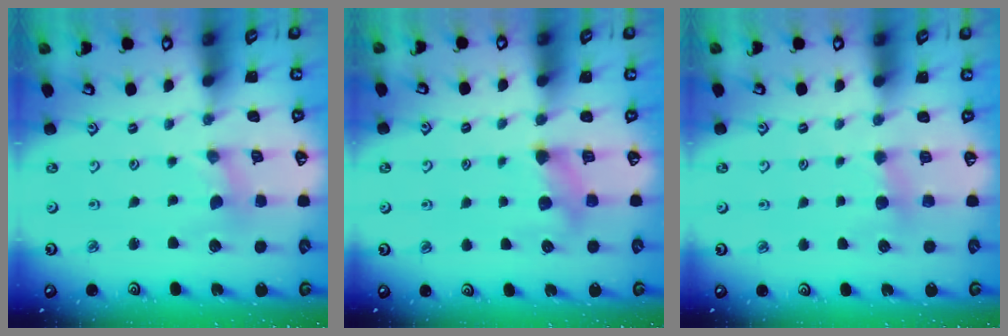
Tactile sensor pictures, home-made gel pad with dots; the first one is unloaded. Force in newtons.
{"total": 5.1, "press": 5.1, "slide": 0.6}
{"total": 3.3, "press": 3.3, "slide": 0.4}